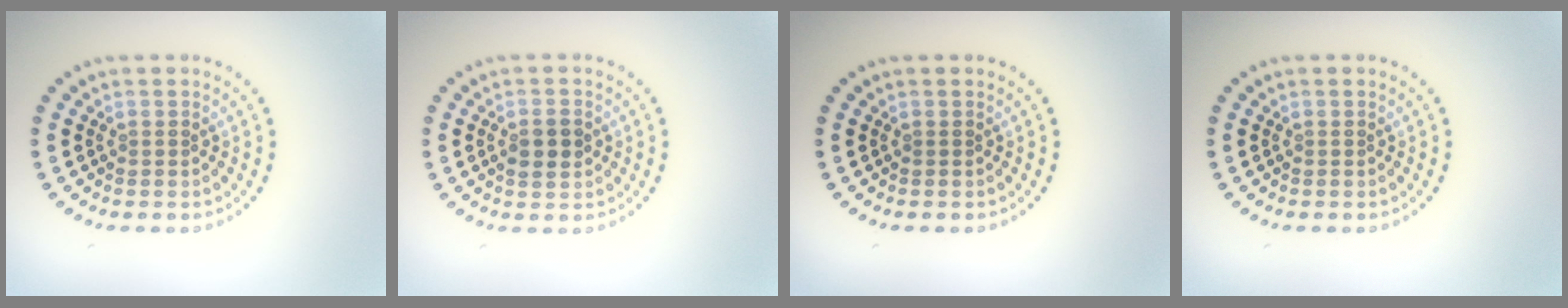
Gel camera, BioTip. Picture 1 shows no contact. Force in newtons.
{"total": 2.1, "press": 2.1, "slide": 0.1}
{"total": 0.0}
{"total": 0.0}